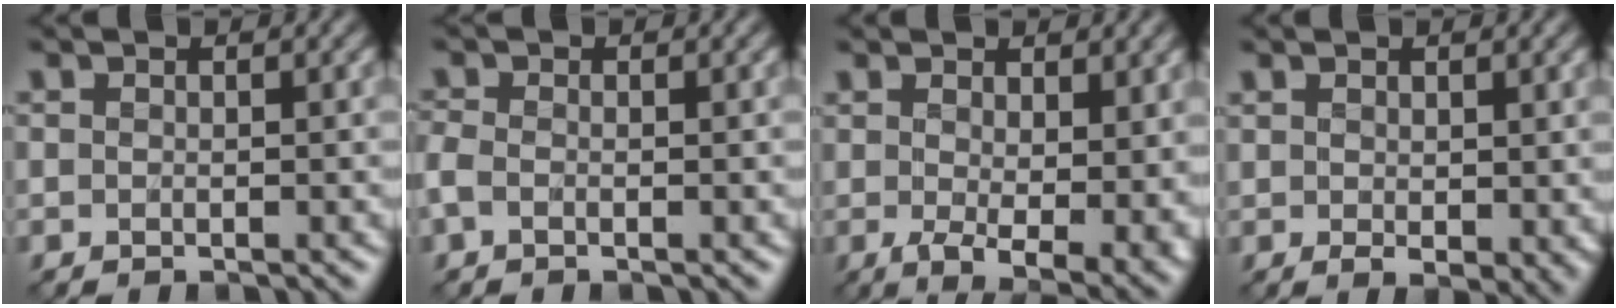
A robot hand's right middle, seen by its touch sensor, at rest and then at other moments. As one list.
[{"total": 1.5, "force": [-0.5, 0.9, 1.0], "torque": [-0.033, 0.003, -0.016]}, {"total": 7.3, "force": [-0.1, 3.1, 6.6], "torque": [-0.099, -0.019, 0.010]}, {"total": 2.3, "force": [0.7, 0.9, 2.0], "torque": [-0.033, -0.004, 0.019]}]